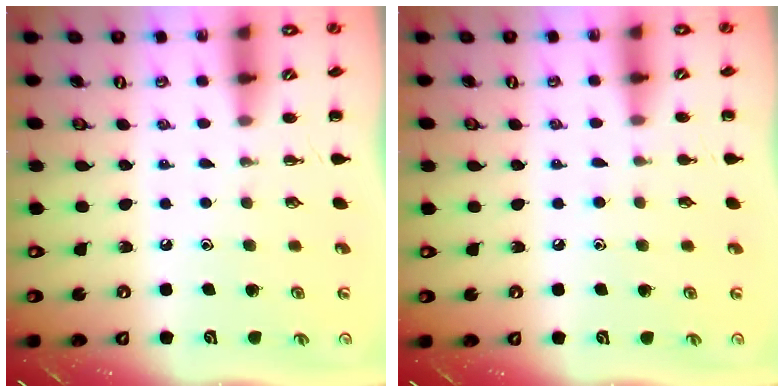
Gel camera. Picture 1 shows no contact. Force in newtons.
{"total": 4.9, "press": 4.6, "slide": 1.7}